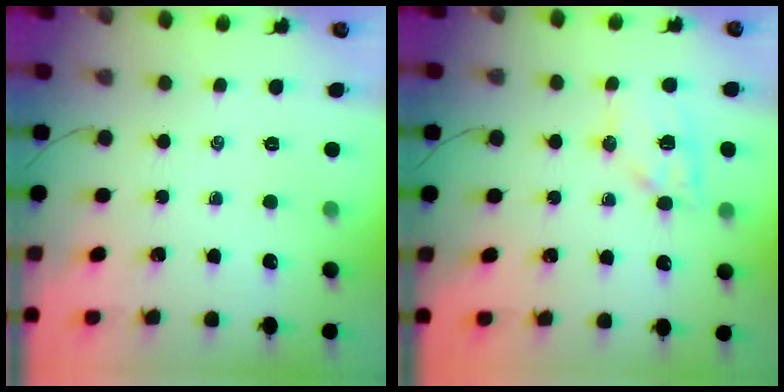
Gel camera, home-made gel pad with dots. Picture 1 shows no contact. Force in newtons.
{"total": 11.4, "press": 11.3, "slide": 1.5}